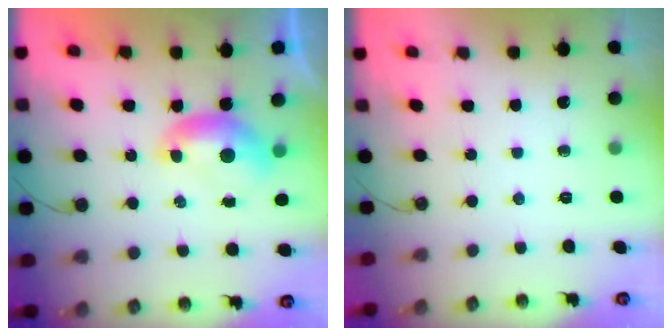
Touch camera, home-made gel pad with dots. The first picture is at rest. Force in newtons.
{"total": 0.0}